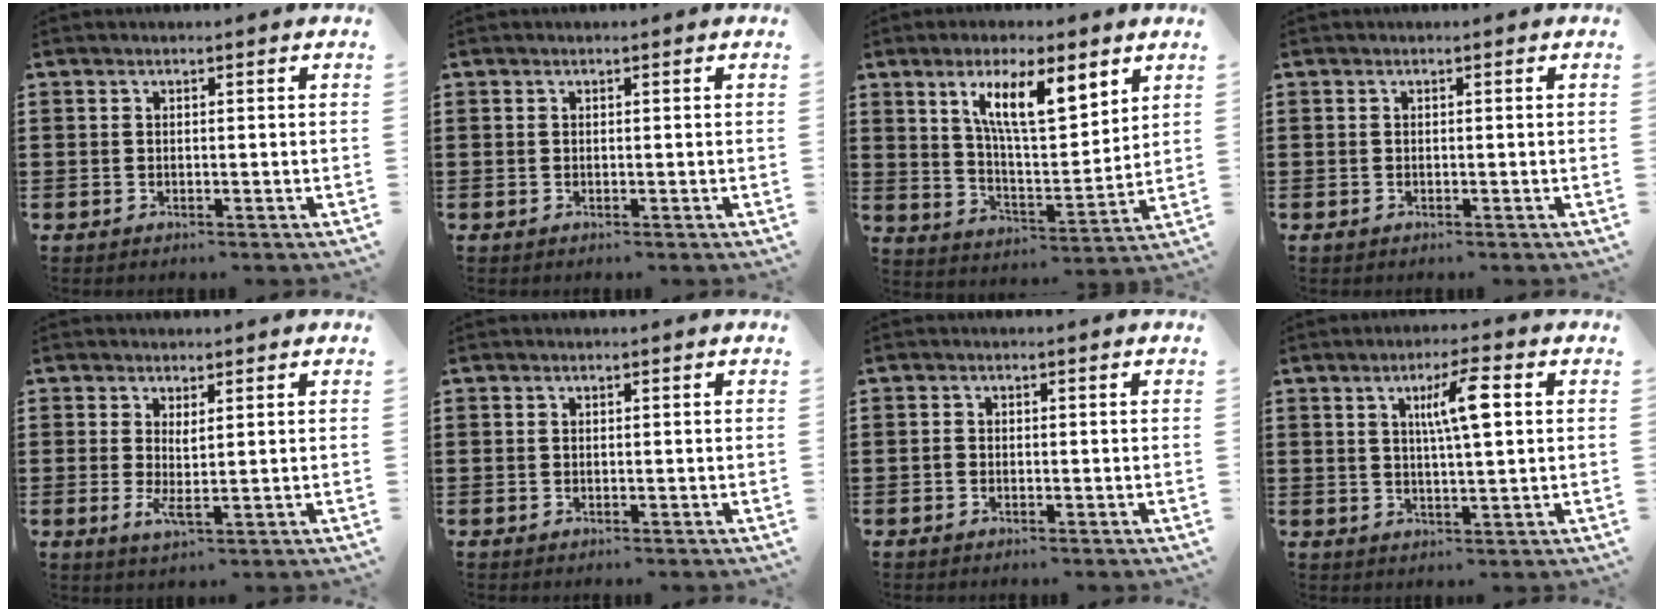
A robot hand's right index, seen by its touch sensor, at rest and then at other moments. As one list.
[{"total": 0.0}, {"total": 10.9, "force": [5.8, 3.4, 8.6], "torque": [-0.164, -0.008, 0.098]}, {"total": 0.0}, {"total": 2.2, "force": [0.8, 0.1, 2.0], "torque": [-0.042, -0.006, 0.016]}, {"total": 0.0}, {"total": 0.7, "force": [-0.4, 0.4, 0.3], "torque": [-0.007, -0.001, -0.008]}, {"total": 6.5, "force": [1.8, 1.0, 6.2], "torque": [-0.116, 0.005, 0.022]}]